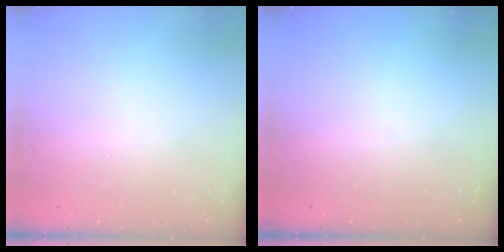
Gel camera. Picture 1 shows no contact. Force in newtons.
{"total": 0.0}